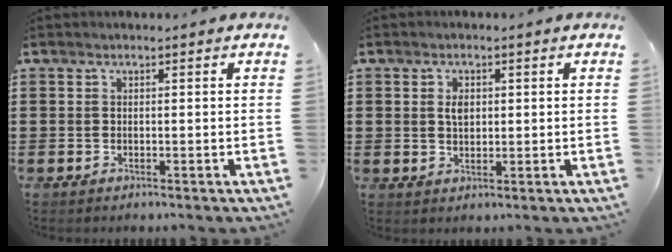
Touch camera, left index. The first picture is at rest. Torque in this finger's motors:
{"motor_torque": [0.97, 1.17, 0.17, 0.04]}